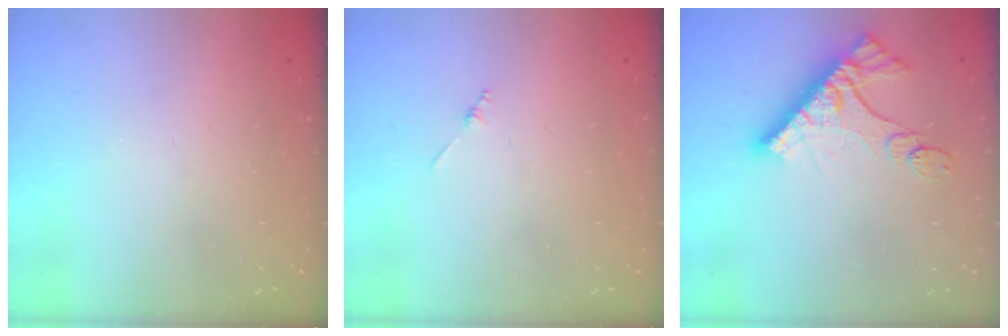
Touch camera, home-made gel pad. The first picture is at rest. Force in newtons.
{"total": 0.8, "press": 0.8, "slide": 0.2}
{"total": 11.4, "press": 11.4, "slide": 0.3}